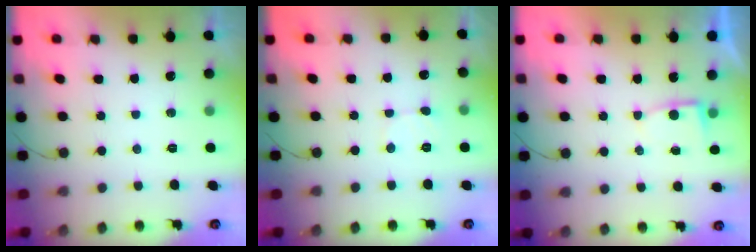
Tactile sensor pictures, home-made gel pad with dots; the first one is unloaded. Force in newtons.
{"total": 2.4, "press": 2.4, "slide": 0.2}
{"total": 2.6, "press": 2.6, "slide": 0.3}